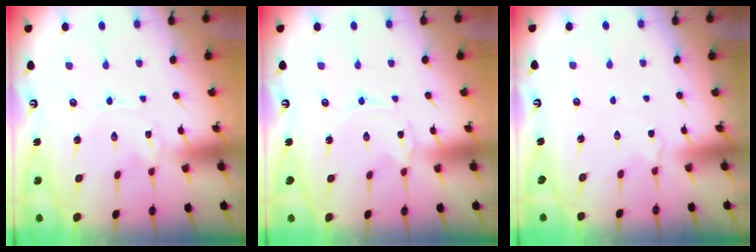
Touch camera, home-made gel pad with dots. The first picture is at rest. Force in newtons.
{"total": 0.0}
{"total": 1.3, "press": 1.2, "slide": 0.5}